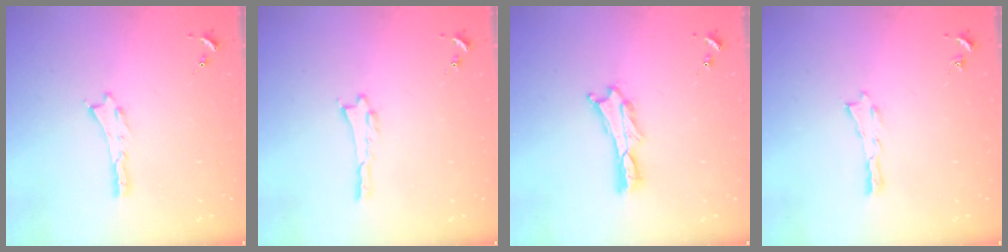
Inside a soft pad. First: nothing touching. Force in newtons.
{"total": 0.0}
{"total": 1.1, "press": 1.1, "slide": 0.2}
{"total": 0.0}